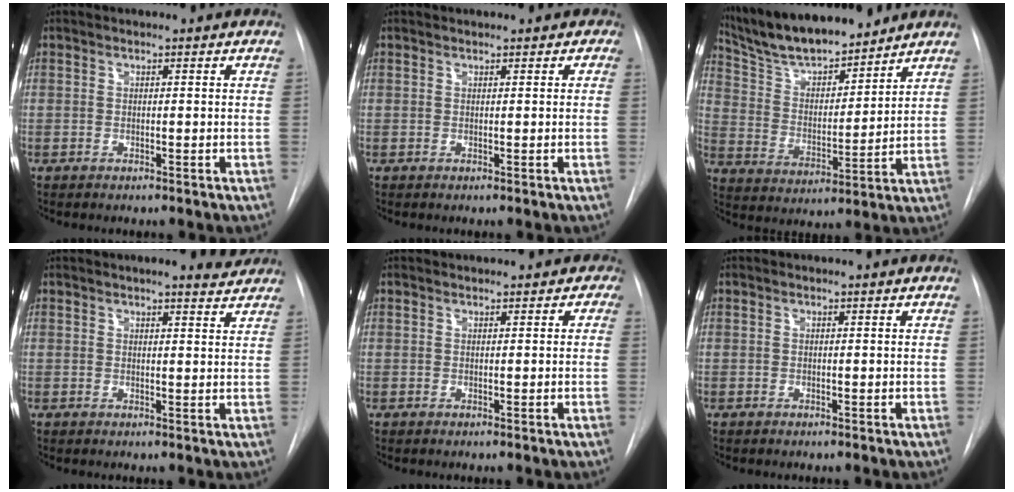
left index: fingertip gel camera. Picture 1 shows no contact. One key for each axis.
{"total": 1.5, "fx": 1.1, "fy": 0.9, "fz": 0.4, "tx": 0.000, "ty": 0.014, "tz": 0.013}
{"total": 15.1, "fx": 13.6, "fy": 2.7, "fz": 5.9, "tx": -0.108, "ty": 0.007, "tz": 0.245}
{"total": 5.1, "fx": 4.8, "fy": 0.8, "fz": 1.7, "tx": -0.025, "ty": 0.000, "tz": 0.048}
{"total": 1.8, "fx": 1.1, "fy": 1.3, "fz": 0.6, "tx": 0.004, "ty": 0.014, "tz": 0.013}
{"total": 0.0}